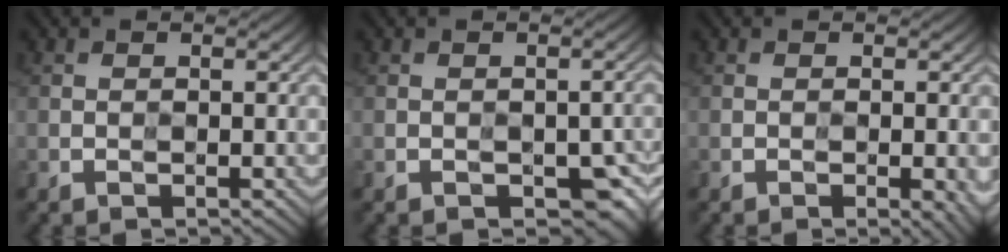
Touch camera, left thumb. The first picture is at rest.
{"total": 6.3, "force": [-2.7, 3.7, 4.3], "torque": [-0.053, -0.022, -0.028]}
{"total": 4.3, "force": [-1.7, 1.6, 3.6], "torque": [-0.033, -0.012, -0.011]}